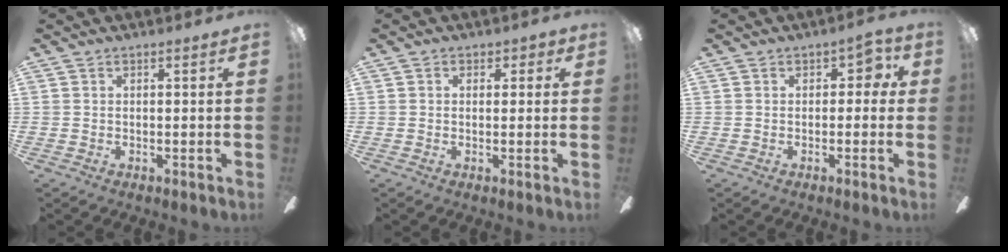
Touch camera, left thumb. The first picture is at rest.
{"total": 1.6, "force": [0.2, 1.3, 0.9], "torque": [-0.002, 0.001, -0.002]}
{"total": 3.6, "force": [0.2, 2.5, 2.5], "torque": [-0.031, 0.009, -0.001]}